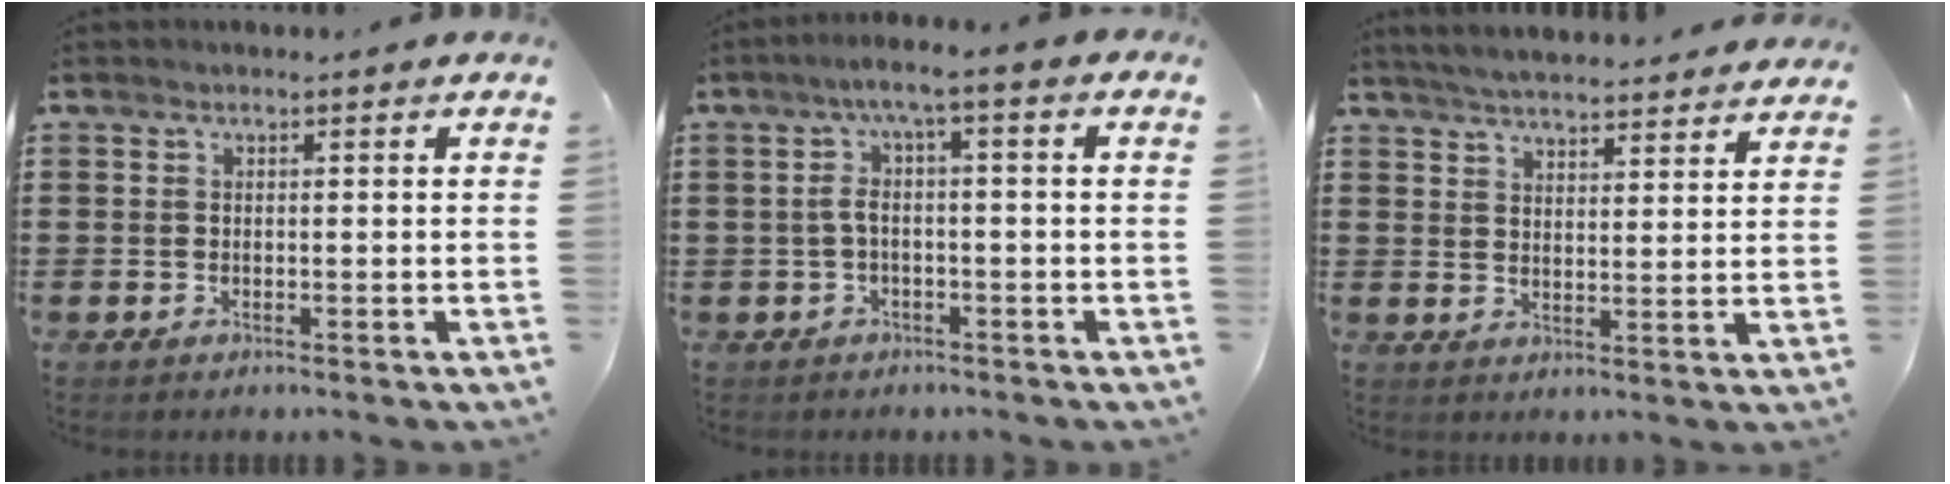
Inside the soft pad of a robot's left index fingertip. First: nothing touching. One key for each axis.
{"total": 4.0, "fx": -1.1, "fy": 0.2, "fz": 3.9, "tx": -0.086, "ty": -0.001, "tz": -0.028}
{"total": 4.8, "fx": 4.7, "fy": -0.4, "fz": 0.7, "tx": -0.031, "ty": -0.022, "tz": 0.085}